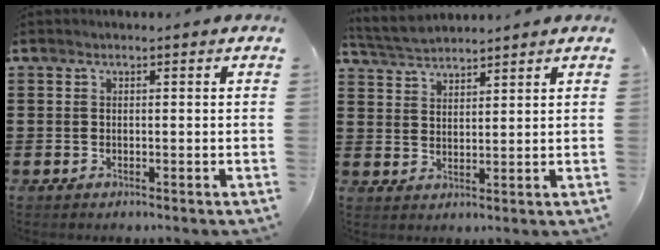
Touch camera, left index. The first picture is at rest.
{"total": 3.6, "force": [3.6, 0.5, 0.6], "torque": [-0.024, -0.008, 0.066]}